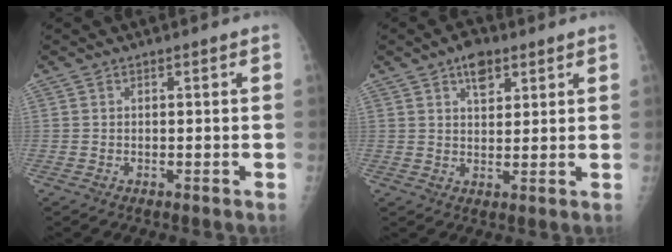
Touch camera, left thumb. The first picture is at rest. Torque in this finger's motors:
{"motor_torque": [0.82, 0.74, 0.69, -0.29, 0.12]}